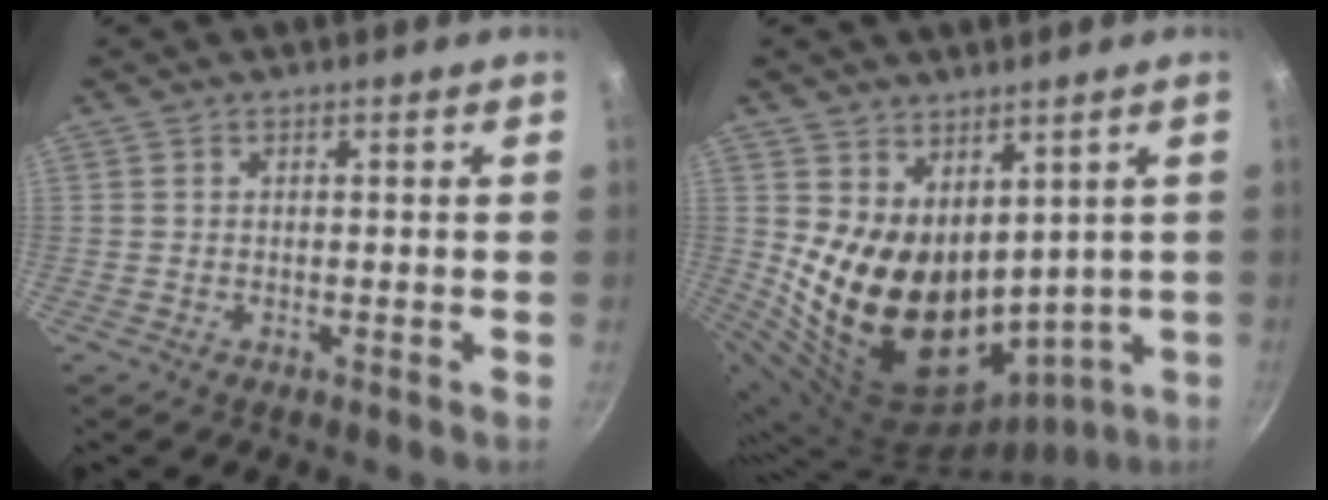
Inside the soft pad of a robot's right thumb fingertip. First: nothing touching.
{"total": 16.4, "force": [3.8, 11.8, 10.7], "torque": [-0.161, -0.034, 0.104]}